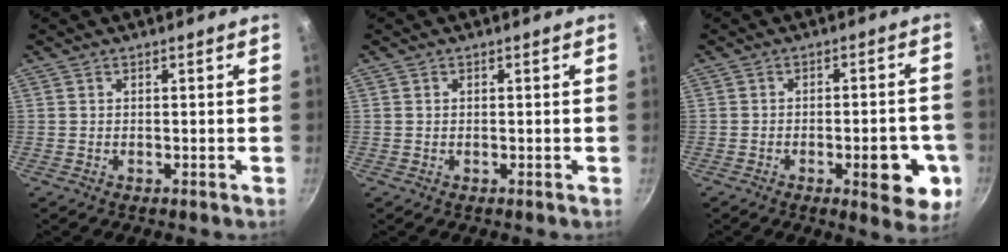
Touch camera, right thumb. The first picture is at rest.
{"total": 0.0}
{"total": 10.8, "force": [-3.5, 4.2, 9.4], "torque": [-0.086, 0.014, -0.042]}